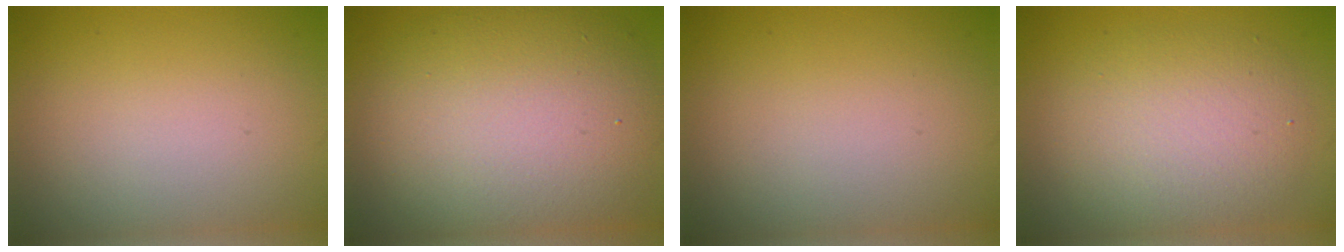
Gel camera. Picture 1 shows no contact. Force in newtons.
{"total": 11.9, "press": 11.9, "slide": 1.1}
{"total": 0.0}
{"total": 5.3, "press": 5.3, "slide": 0.5}